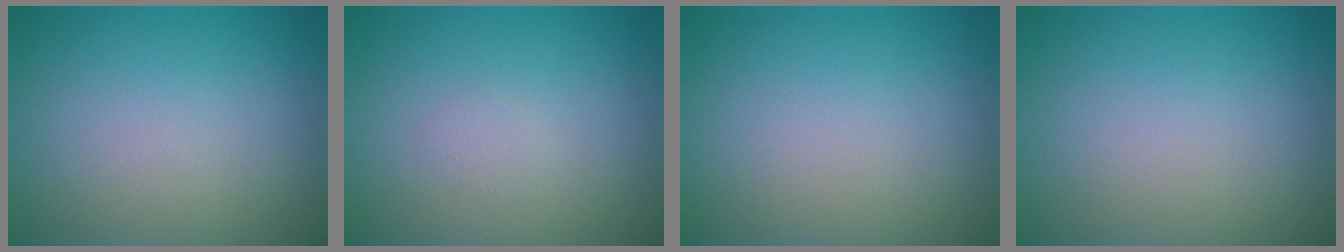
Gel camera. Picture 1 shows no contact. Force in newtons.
{"total": 0.6, "press": 0.6, "slide": 0.0}
{"total": 0.0}
{"total": 0.0}